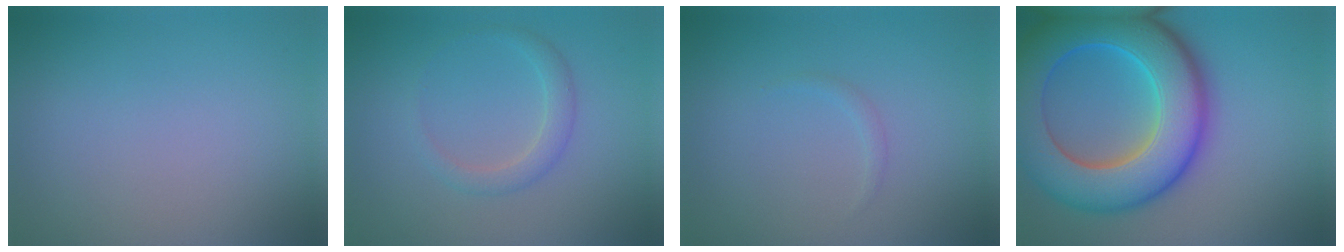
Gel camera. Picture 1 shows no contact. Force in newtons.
{"total": 1.8, "press": 1.8, "slide": 0.1}
{"total": 0.5, "press": 0.5, "slide": 0.1}
{"total": 12.4, "press": 12.4, "slide": 0.3}